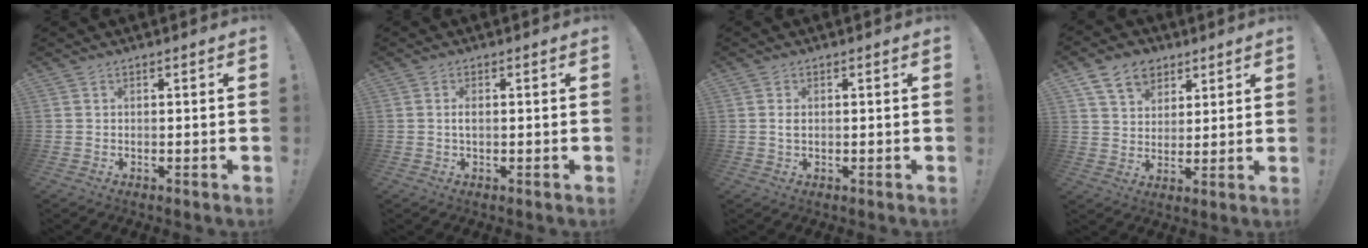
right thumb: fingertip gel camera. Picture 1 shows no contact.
{"total": 1.7, "force": [-0.1, 0.6, 1.5], "torque": [-0.026, 0.002, -0.003]}
{"total": 1.5, "force": [0.0, 0.9, 1.2], "torque": [-0.017, 0.001, -0.002]}
{"total": 11.2, "force": [6.1, 8.3, 4.5], "torque": [-0.068, -0.025, 0.119]}